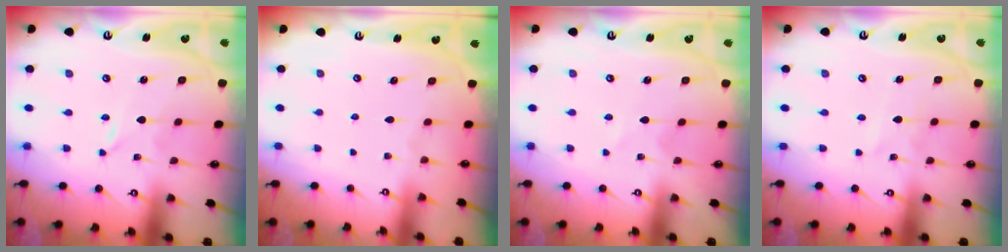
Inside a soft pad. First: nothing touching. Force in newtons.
{"total": 0.0}
{"total": 1.4, "press": 1.4, "slide": 0.3}
{"total": 1.6, "press": 1.6, "slide": 0.1}